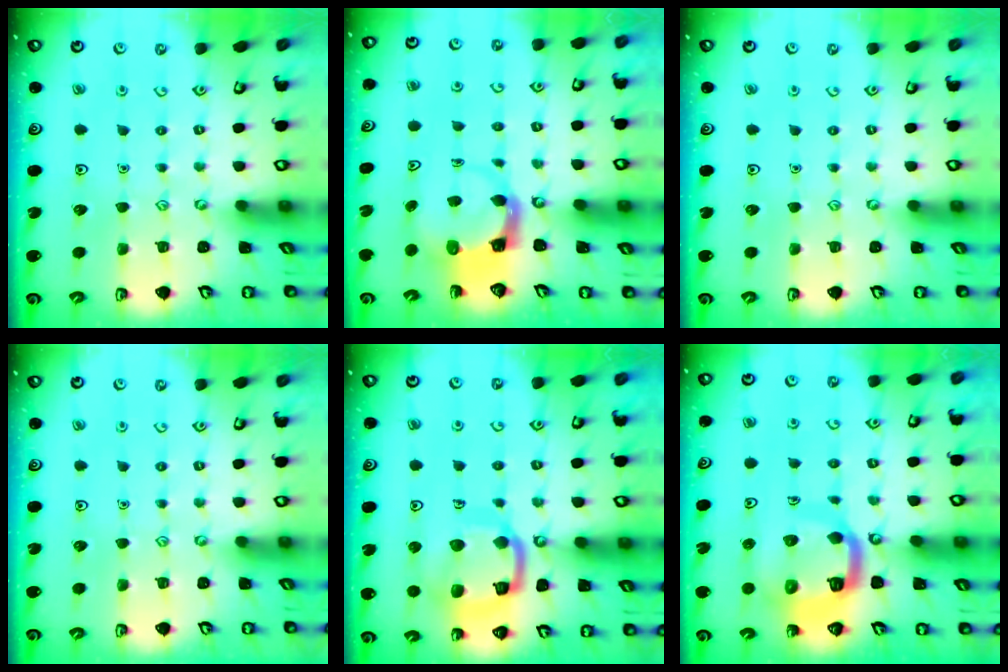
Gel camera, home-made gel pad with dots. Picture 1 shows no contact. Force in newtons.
{"total": 3.8, "press": 3.7, "slide": 0.5}
{"total": 0.0}
{"total": 0.0}
{"total": 14.6, "press": 14.5, "slide": 1.6}
{"total": 11.9, "press": 11.8, "slide": 1.3}